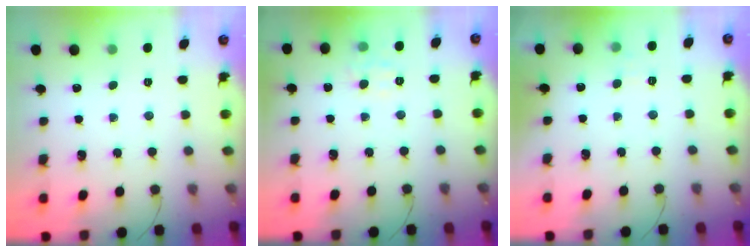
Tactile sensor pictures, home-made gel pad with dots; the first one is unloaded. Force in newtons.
{"total": 7.6, "press": 7.5, "slide": 1.5}
{"total": 5.5, "press": 5.3, "slide": 1.5}